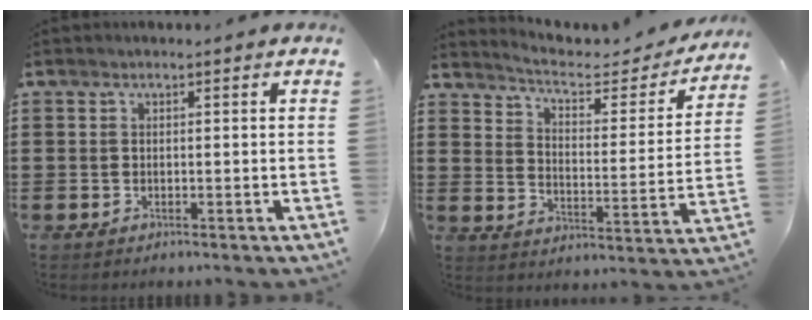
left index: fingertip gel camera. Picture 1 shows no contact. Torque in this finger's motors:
{"motor_torque": [1.03, -1.11, 0.18, 0.05]}